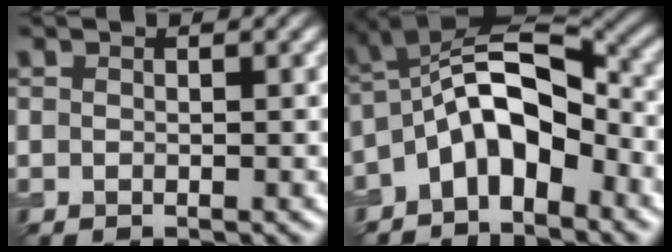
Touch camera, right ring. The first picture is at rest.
{"total": 7.7, "force": [-3.0, 3.8, 6.0], "torque": [-0.098, 0.026, -0.066]}